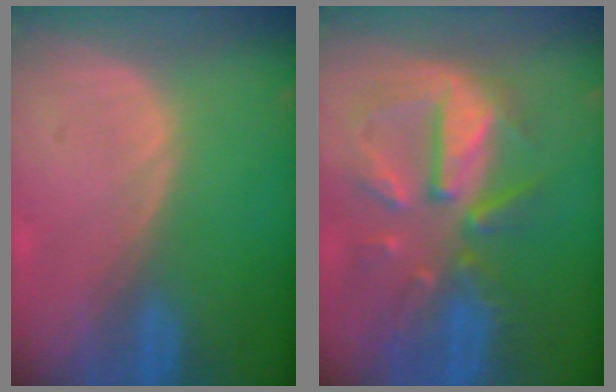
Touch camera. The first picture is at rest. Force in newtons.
{"total": 10.2, "press": 9.3, "slide": 4.2}